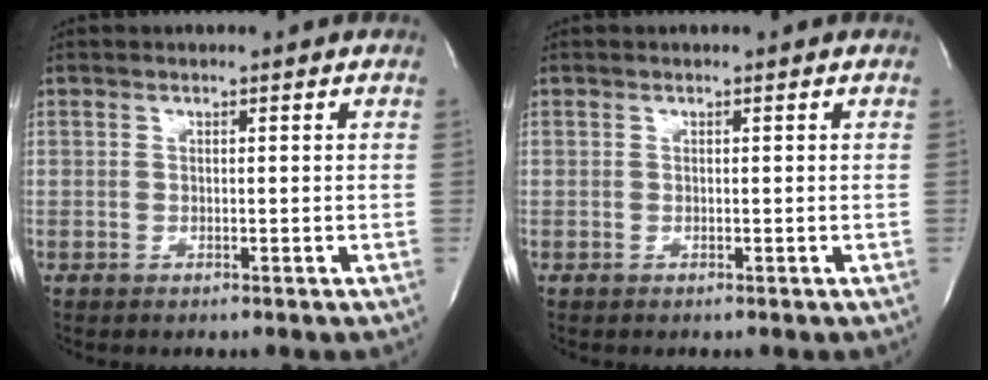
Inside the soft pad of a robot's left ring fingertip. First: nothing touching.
{"total": 0.0}